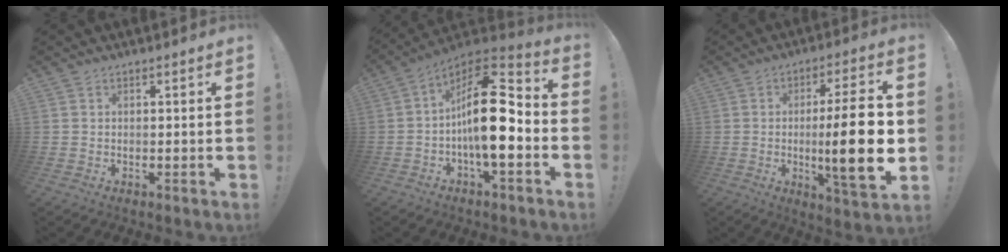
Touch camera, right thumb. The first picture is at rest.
{"total": 19.7, "force": [-1.8, 7.8, 18.0], "torque": [-0.293, 0.016, -0.028]}
{"total": 18.3, "force": [-1.1, 2.6, 18.0], "torque": [-0.282, -0.014, -0.021]}